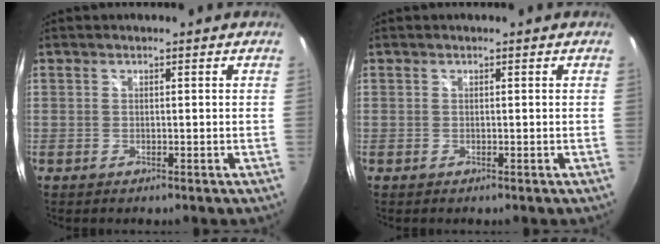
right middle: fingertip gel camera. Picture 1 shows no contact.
{"total": 0.0}